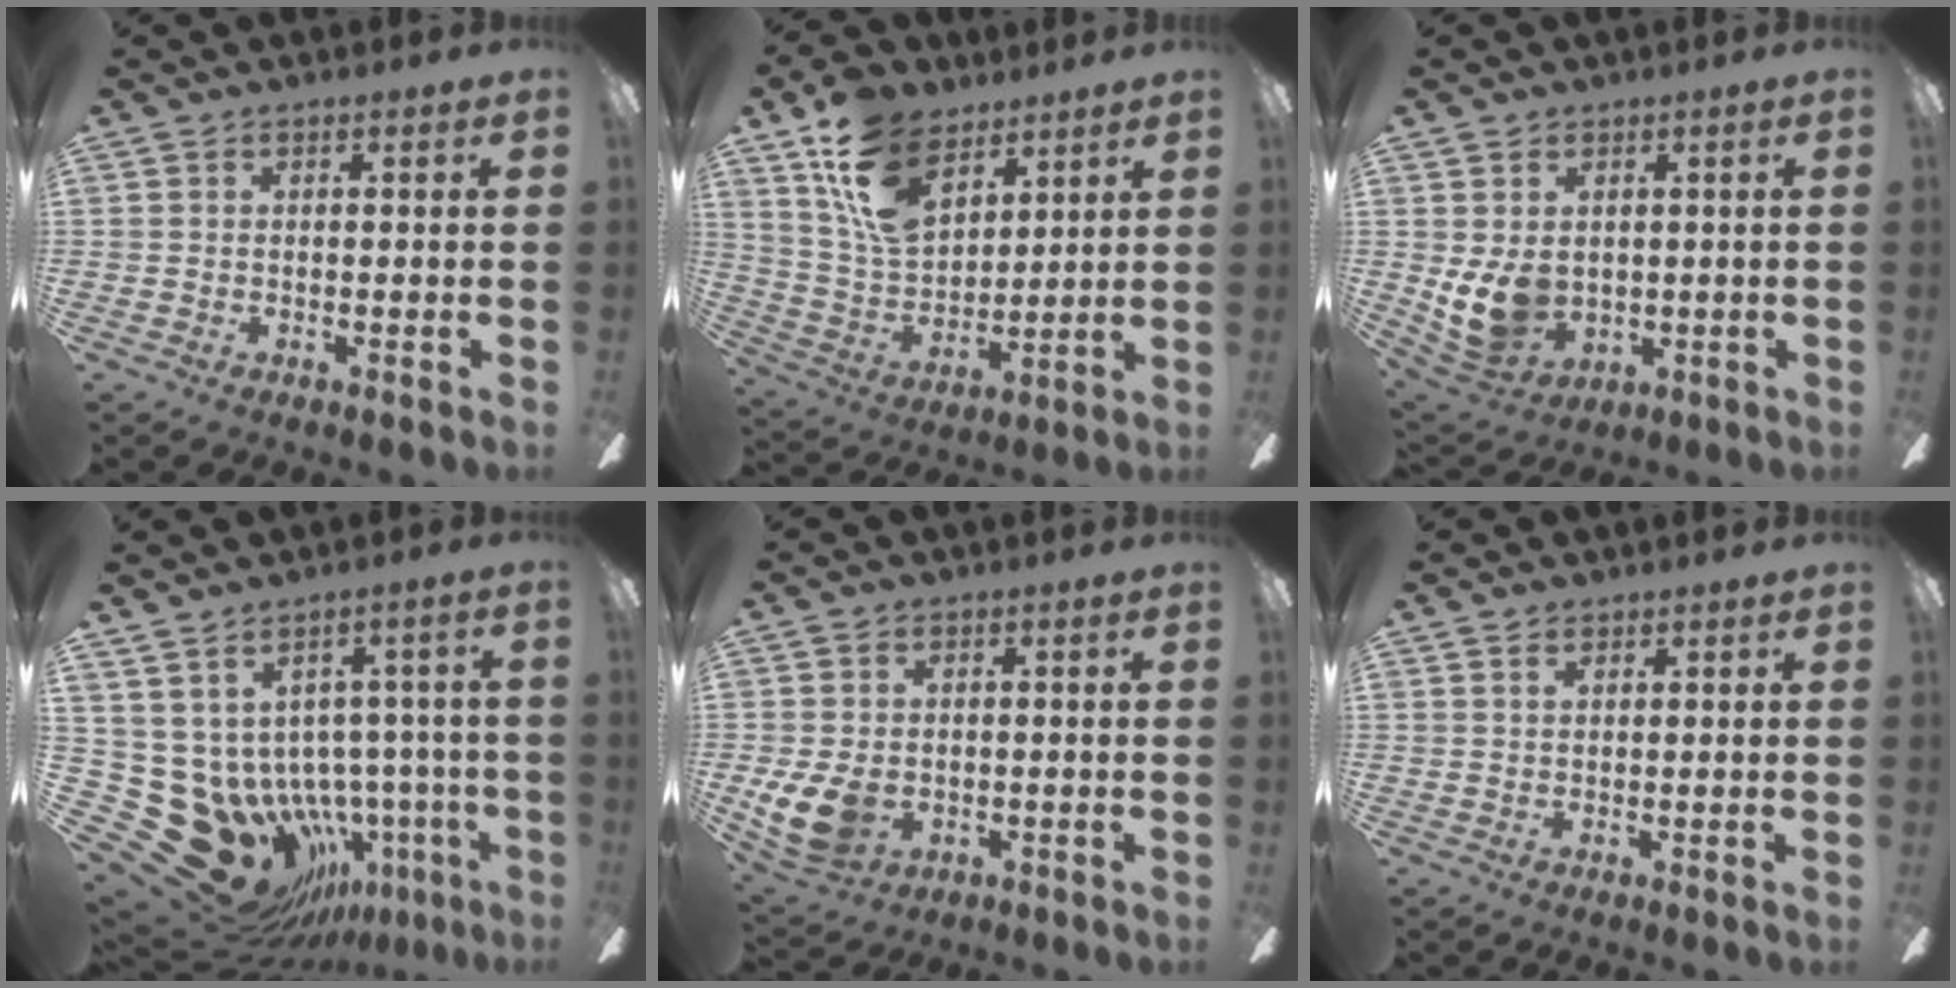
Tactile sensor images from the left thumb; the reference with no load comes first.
{"total": 16.3, "force": [10.0, 9.5, 8.7], "torque": [-0.177, -0.035, 0.190]}
{"total": 9.2, "force": [0.7, 7.2, 5.7], "torque": [-0.133, -0.007, 0.014]}
{"total": 16.5, "force": [-5.4, 12.0, 9.9], "torque": [-0.223, -0.011, -0.058]}
{"total": 8.8, "force": [-1.2, 6.7, 5.7], "torque": [-0.124, -0.004, -0.020]}
{"total": 1.2, "force": [0.9, 0.6, 0.4], "torque": [-0.011, 0.001, 0.018]}